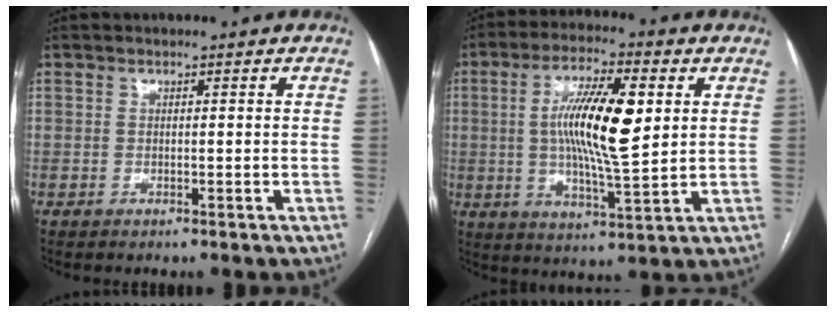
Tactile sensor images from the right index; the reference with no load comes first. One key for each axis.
{"total": 13.4, "fx": 2.2, "fy": 2.4, "fz": 13.0, "tx": -0.235, "ty": 0.005, "tz": 0.035}